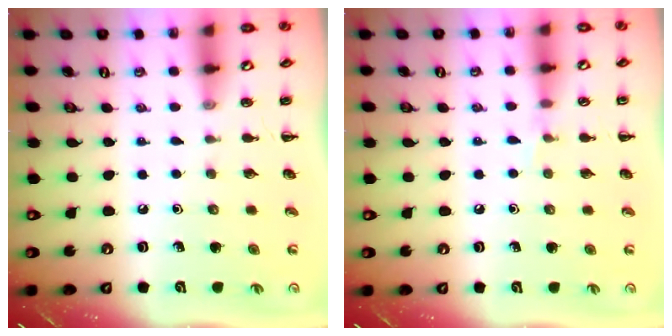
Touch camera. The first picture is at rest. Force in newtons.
{"total": 4.4, "press": 4.2, "slide": 1.3}